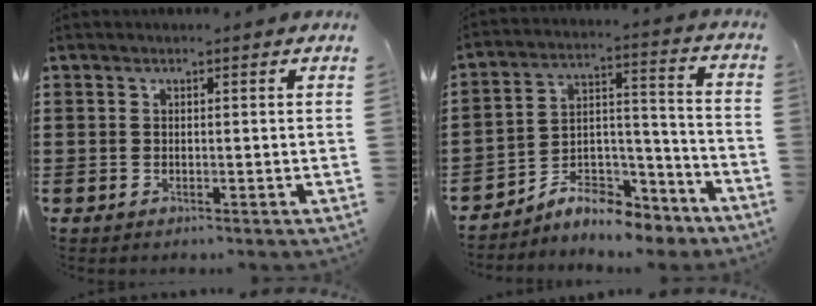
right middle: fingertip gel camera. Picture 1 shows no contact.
{"total": 7.3, "force": [-6.6, 2.4, 2.1], "torque": [-0.035, 0.013, -0.125]}